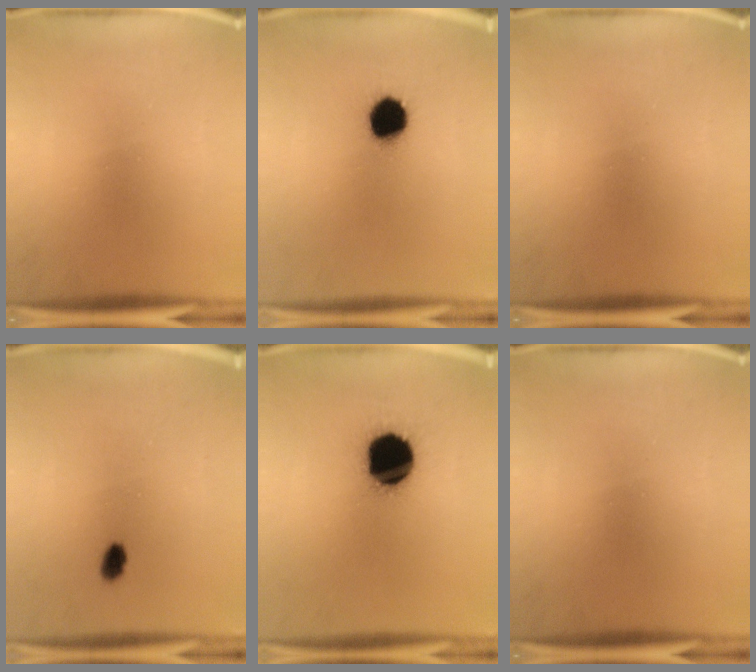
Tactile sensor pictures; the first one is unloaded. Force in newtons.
{"total": 9.3}
{"total": 0.0}
{"total": 2.3}
{"total": 19.9}
{"total": 0.0}